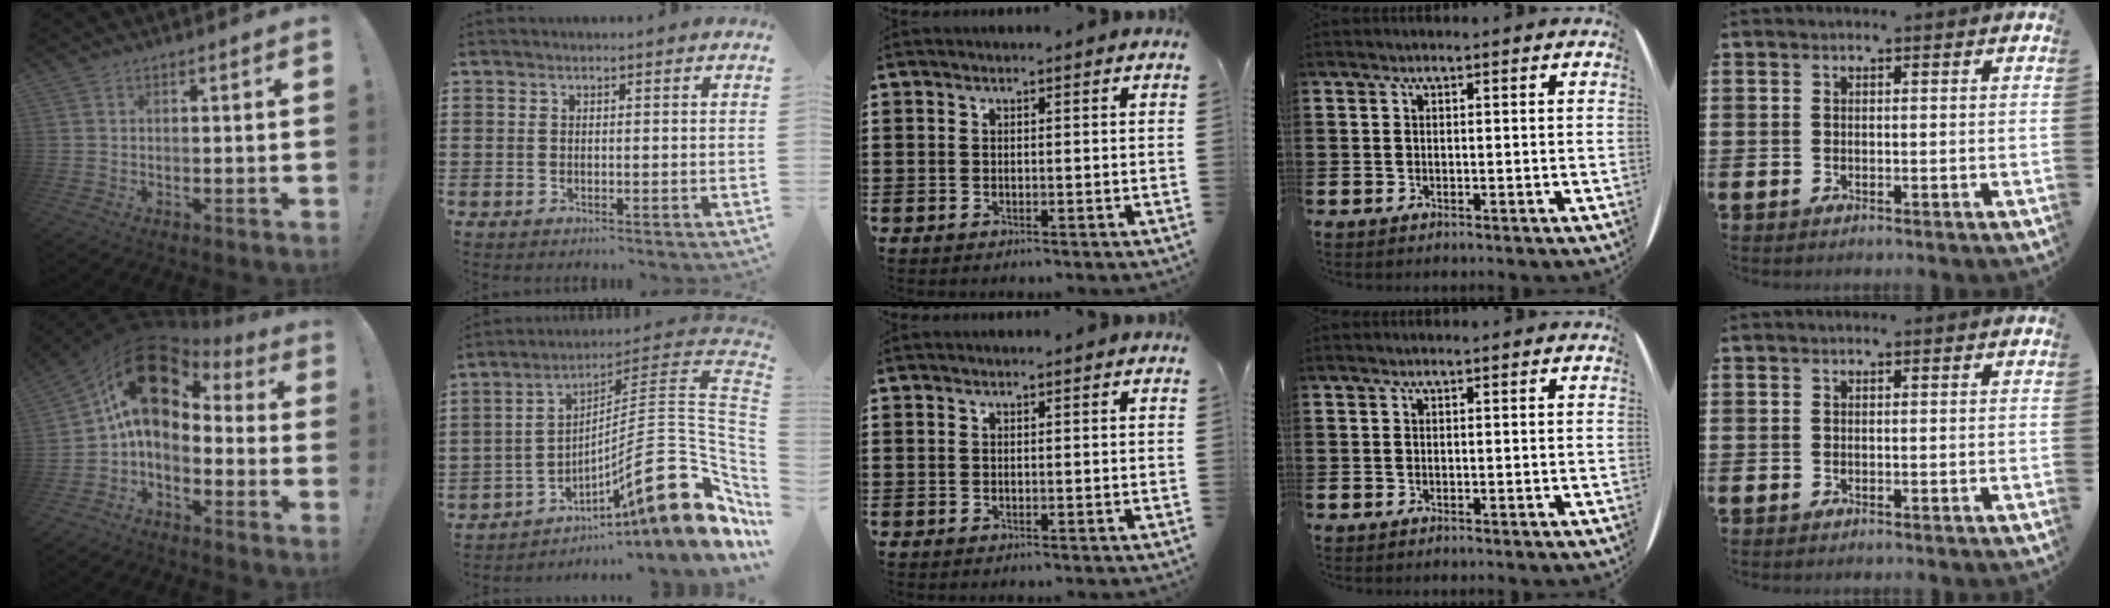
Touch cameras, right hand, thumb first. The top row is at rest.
{"thumb": {"total": 17.3, "force": [5.2, 10.4, 12.8], "torque": [-0.205, -0.023, 0.096]}, "index": {"total": 18.9, "force": [-7.1, 4.4, 16.9], "torque": [-0.260, -0.002, -0.124]}}